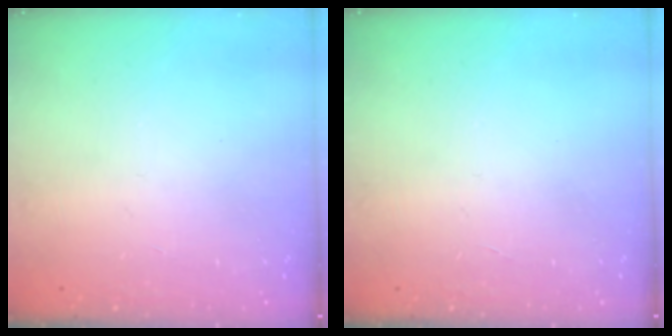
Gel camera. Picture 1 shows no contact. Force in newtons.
{"total": 0.0}